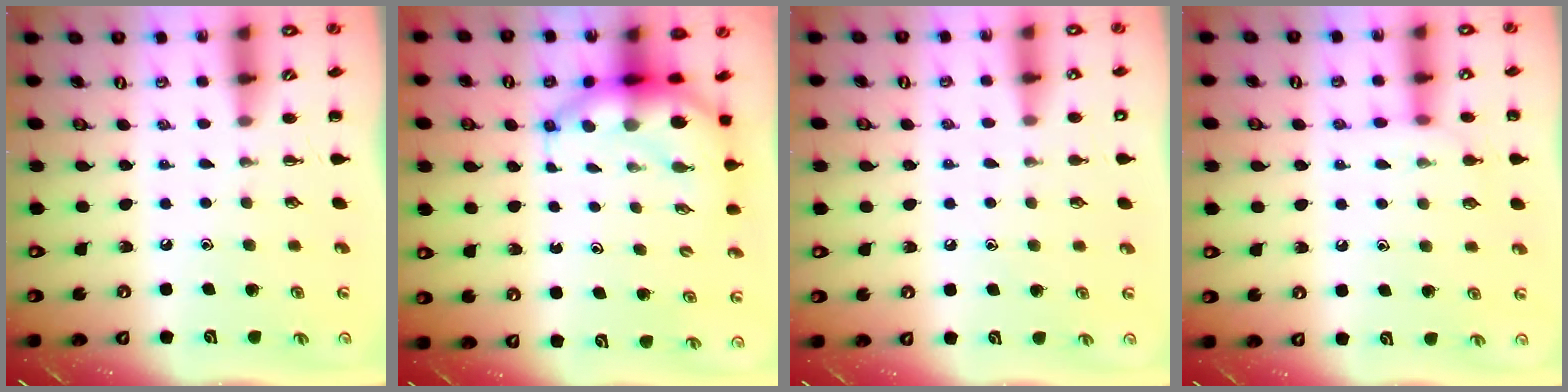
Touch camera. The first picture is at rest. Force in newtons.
{"total": 7.2, "press": 7.0, "slide": 1.8}
{"total": 6.0, "press": 5.6, "slide": 2.0}
{"total": 7.7, "press": 7.5, "slide": 1.5}